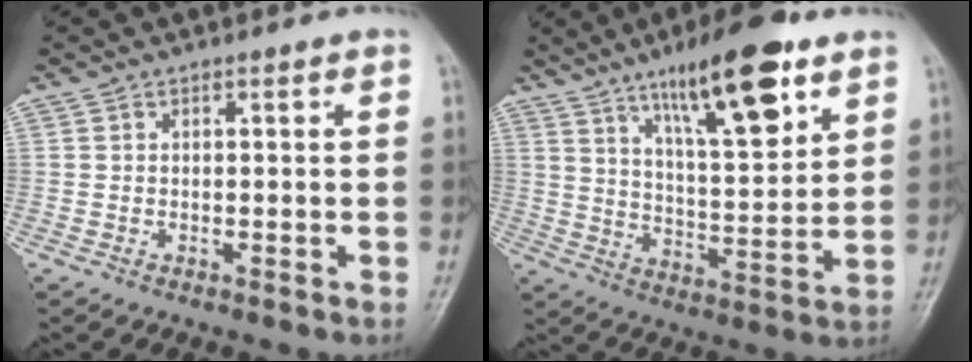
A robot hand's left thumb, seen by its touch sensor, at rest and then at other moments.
{"total": 17.5, "force": [10.1, 5.0, 13.4], "torque": [-0.186, -0.050, 0.168]}